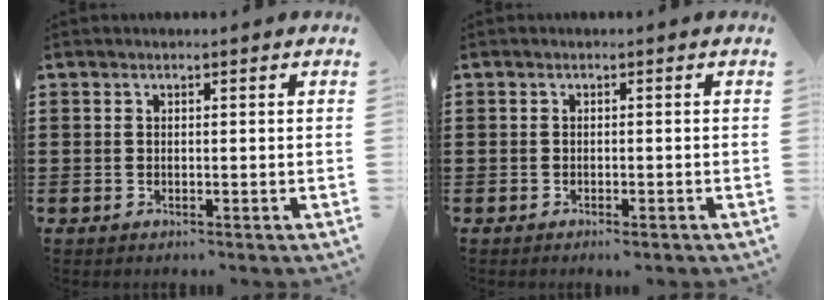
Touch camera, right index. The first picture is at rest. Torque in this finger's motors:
{"motor_torque": [-0.11, -0.14, -0.56, -0.10]}